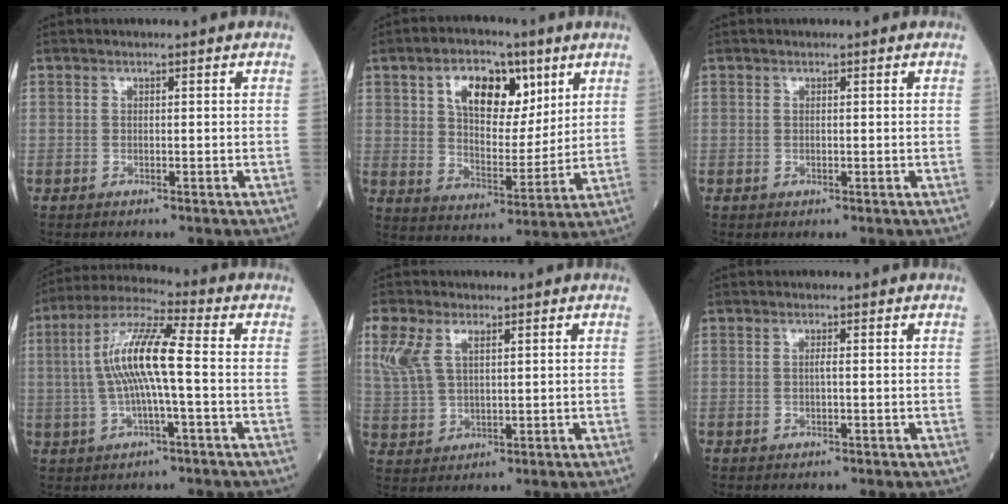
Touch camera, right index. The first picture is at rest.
{"total": 11.9, "force": [5.5, 6.3, 8.5], "torque": [-0.145, 0.017, 0.100]}
{"total": 0.0}
{"total": 10.9, "force": [0.0, 1.0, 10.9], "torque": [-0.219, 0.019, -0.004]}
{"total": 8.0, "force": [3.6, 4.1, 5.8], "torque": [-0.156, 0.021, 0.081]}
{"total": 0.6, "force": [0.0, 0.0, 0.6], "torque": [-0.012, 0.001, 0.001]}